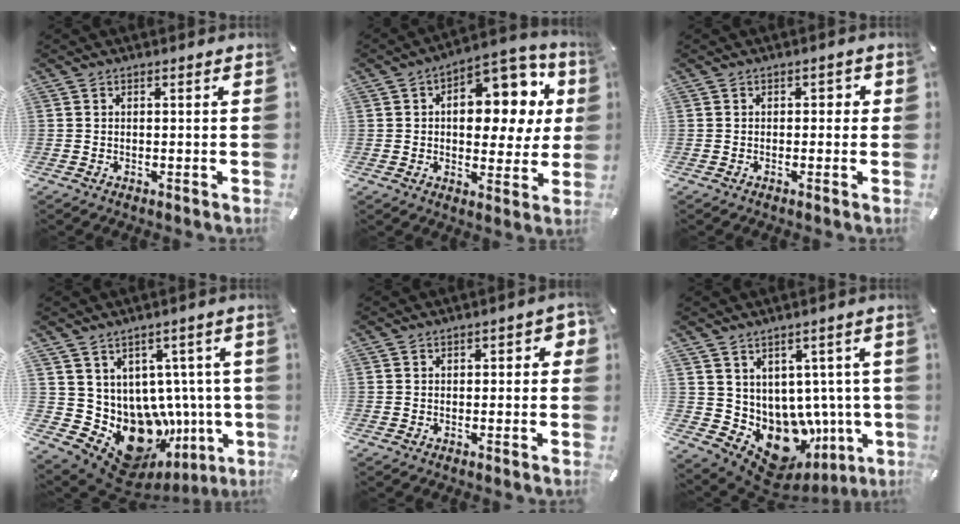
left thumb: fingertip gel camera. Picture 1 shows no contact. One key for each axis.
{"total": 16.4, "fx": 5.5, "fy": 9.4, "fz": 12.4, "tx": -0.148, "ty": -0.045, "tz": 0.090}
{"total": 1.3, "fx": -0.3, "fy": 1.1, "fz": 0.7, "tx": -0.006, "ty": 0.005, "tz": -0.011}
{"total": 15.9, "fx": -4.3, "fy": 11.9, "fz": 9.5, "tx": -0.140, "ty": -0.025, "tz": -0.034}
{"total": 2.0, "fx": -0.7, "fy": 1.2, "fz": 1.4, "tx": -0.017, "ty": 0.006, "tz": -0.016}
{"total": 11.4, "fx": -3.2, "fy": 8.5, "fz": 6.8, "tx": -0.101, "ty": -0.027, "tz": -0.037}